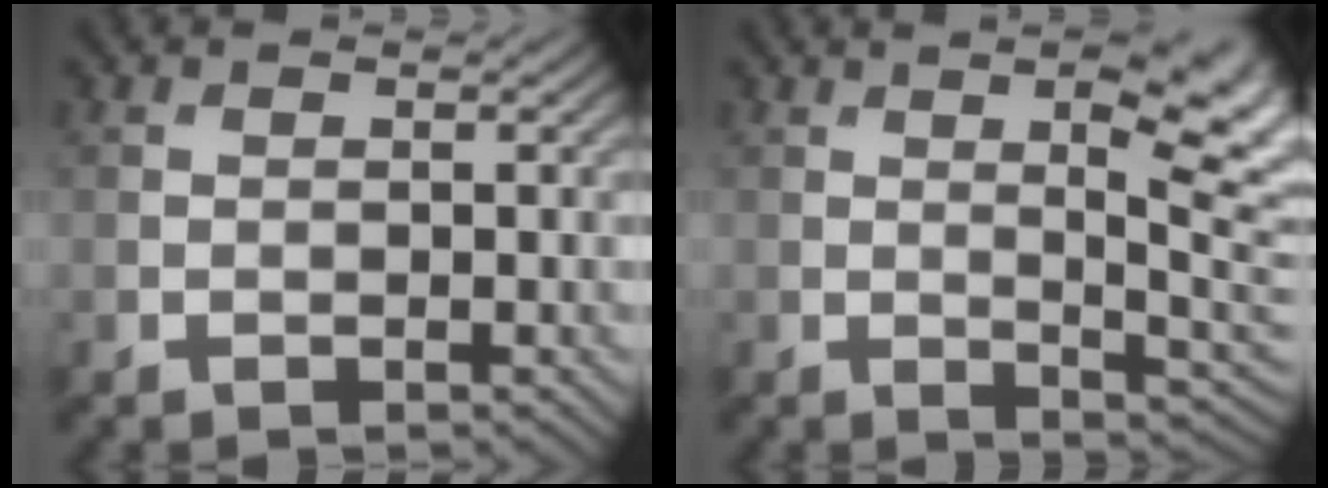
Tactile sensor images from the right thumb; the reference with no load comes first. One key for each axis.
{"total": 10.5, "fx": 3.4, "fy": 3.3, "fz": 9.4, "tx": -0.130, "ty": 0.011, "tz": 0.053}